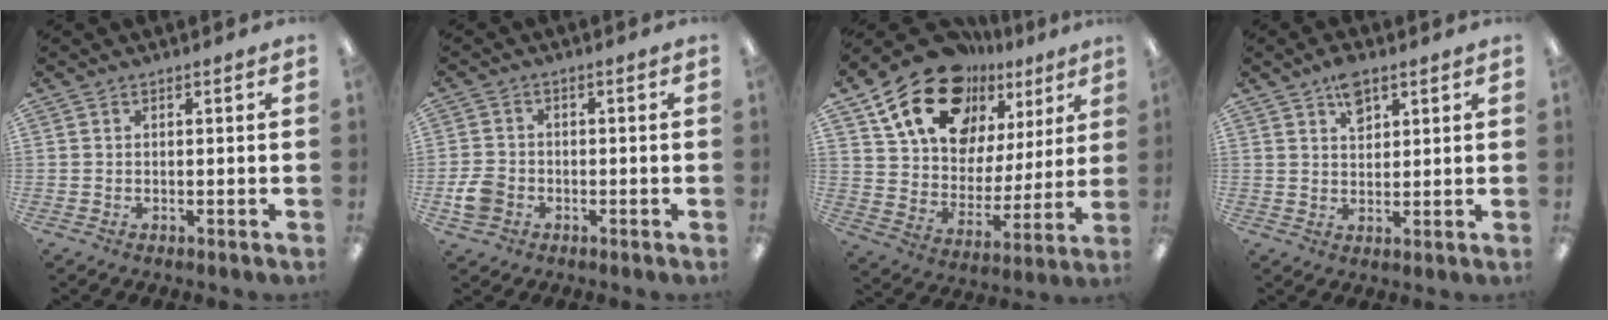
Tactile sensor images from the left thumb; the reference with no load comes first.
{"total": 4.9, "force": [-1.7, 3.9, 2.4], "torque": [-0.041, 0.005, -0.033]}
{"total": 18.4, "force": [13.5, 10.1, 7.4], "torque": [-0.143, -0.090, 0.244]}
{"total": 5.7, "force": [3.5, 3.2, 3.3], "torque": [-0.041, -0.010, 0.058]}